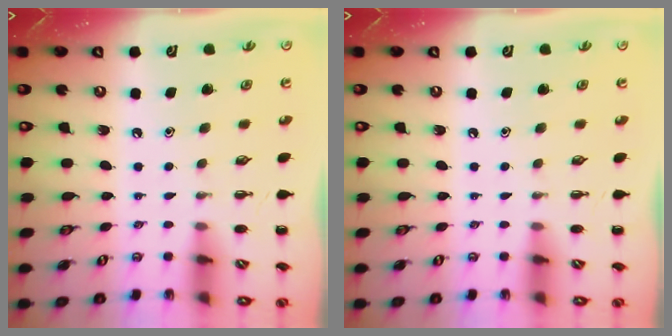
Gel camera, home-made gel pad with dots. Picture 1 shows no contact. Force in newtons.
{"total": 0.0}